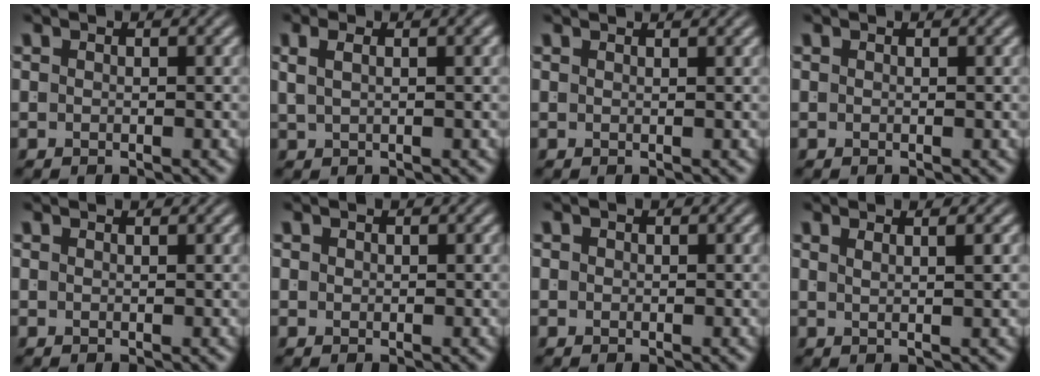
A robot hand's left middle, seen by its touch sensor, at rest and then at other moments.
{"total": 1.8, "force": [0.9, -0.2, 1.6], "torque": [-0.019, 0.005, 0.021]}
{"total": 1.2, "force": [0.9, -0.8, 0.0], "torque": [0.011, 0.000, 0.016]}
{"total": 0.0}
{"total": 0.6, "force": [0.4, -0.4, -0.1], "torque": [0.010, 0.000, 0.007]}
{"total": 0.0}
{"total": 0.7, "force": [-0.1, 0.7, 0.2], "torque": [-0.011, -0.006, 0.002]}
{"total": 2.0, "force": [0.8, -1.6, 1.0], "torque": [-0.006, -0.003, 0.022]}